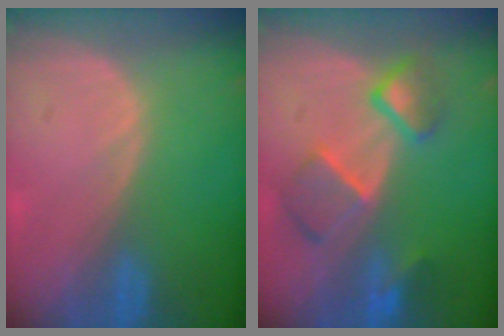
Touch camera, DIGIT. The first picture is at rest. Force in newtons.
{"total": 7.3, "press": 6.8, "slide": 2.4}